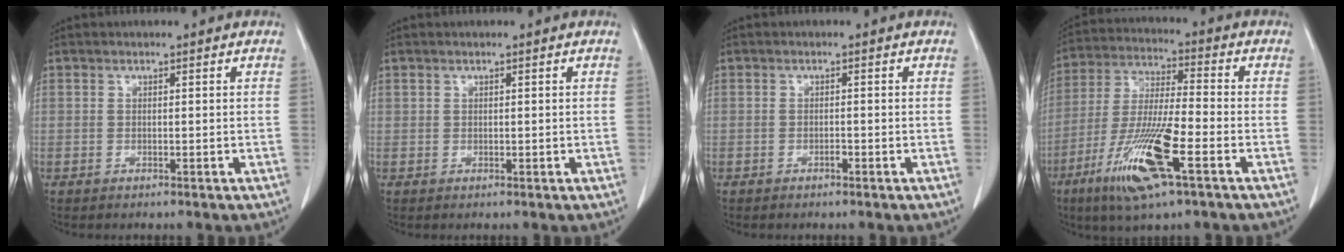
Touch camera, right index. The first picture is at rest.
{"total": 0.9, "force": [0.8, 0.4, 0.1], "torque": [0.002, 0.000, 0.016]}
{"total": 0.5, "force": [-0.4, 0.1, 0.4], "torque": [-0.009, 0.001, -0.006]}
{"total": 14.6, "force": [-6.8, 1.4, 12.9], "torque": [-0.262, -0.025, -0.123]}